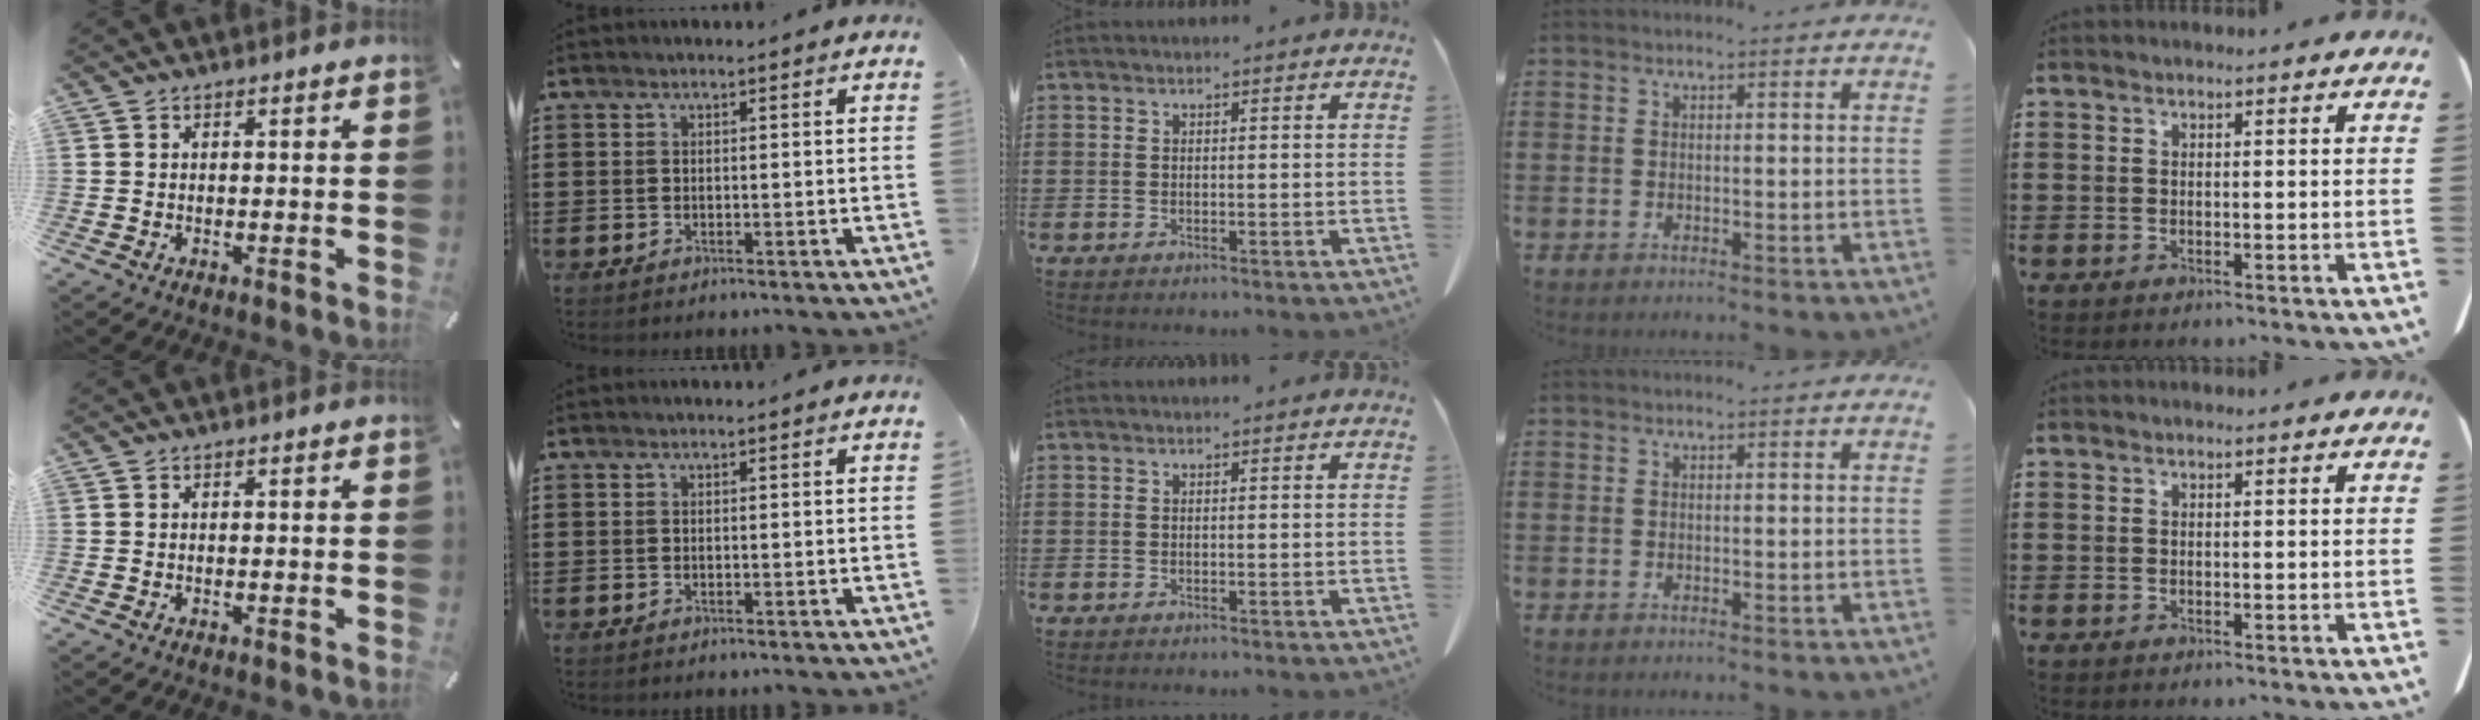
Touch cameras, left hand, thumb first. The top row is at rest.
{}